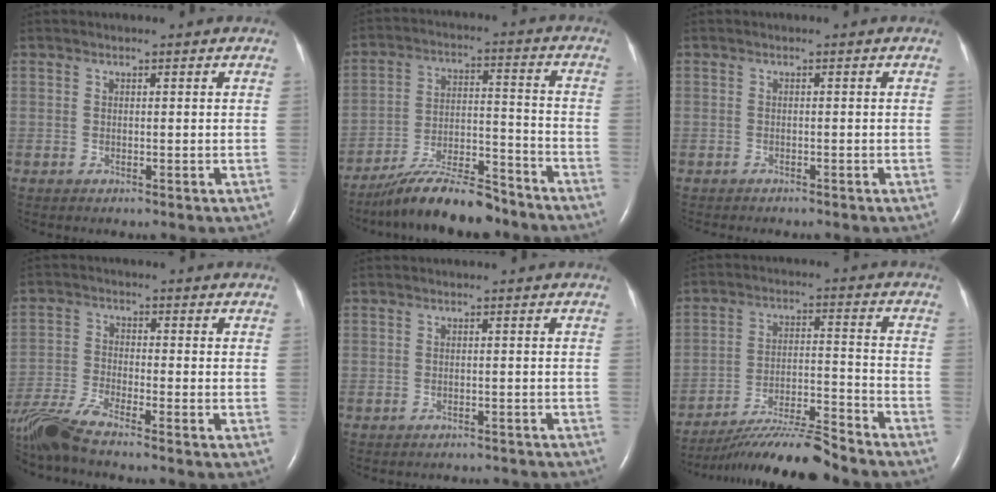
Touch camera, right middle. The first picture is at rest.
{"total": 12.8, "force": [-11.1, 2.2, 5.9], "torque": [-0.100, 0.005, -0.193]}
{"total": 3.3, "force": [-2.9, 0.6, 1.4], "torque": [-0.025, -0.006, -0.030]}
{"total": 9.8, "force": [-8.5, -0.2, 5.0], "torque": [-0.113, -0.023, -0.166]}
{"total": 4.5, "force": [-4.4, 1.2, 0.4], "torque": [-0.008, -0.004, -0.044]}
{"total": 13.0, "force": [-11.8, -0.4, 5.4], "torque": [-0.091, -0.004, -0.205]}